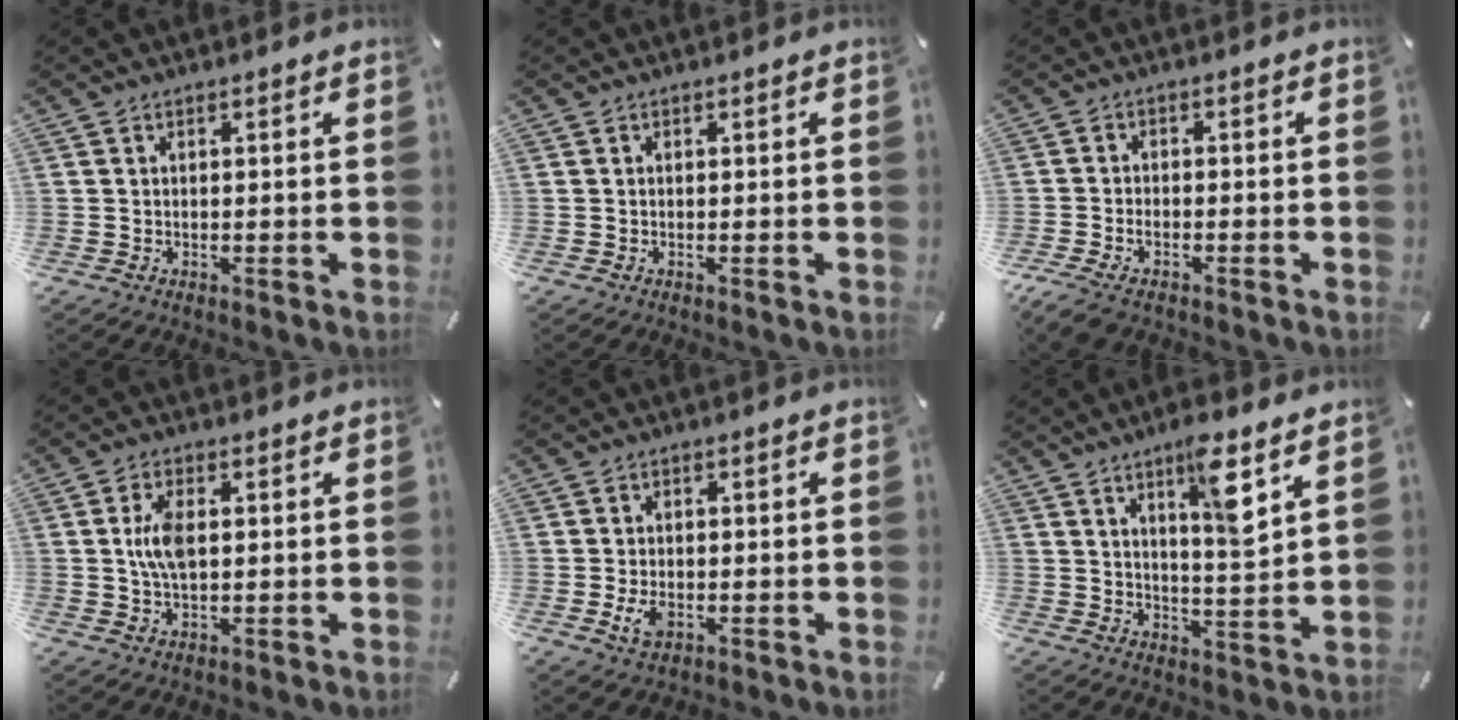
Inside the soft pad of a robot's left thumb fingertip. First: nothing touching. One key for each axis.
{"total": 0.0}
{"total": 3.5, "fx": -2.1, "fy": 2.0, "fz": 1.9, "tx": -0.046, "ty": 0.006, "tz": -0.042}
{"total": 6.1, "fx": 0.9, "fy": 3.0, "fz": 5.2, "tx": -0.122, "ty": 0.000, "tz": 0.006}
{"total": 3.8, "fx": -0.9, "fy": 2.5, "fz": 2.7, "tx": -0.068, "ty": -0.004, "tz": -0.019}
{"total": 9.4, "fx": 5.5, "fy": 1.9, "fz": 7.4, "tx": -0.107, "ty": -0.036, "tz": 0.085}